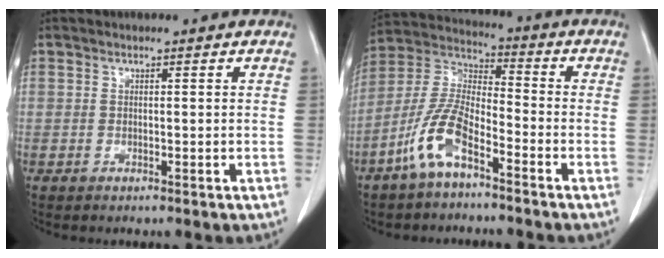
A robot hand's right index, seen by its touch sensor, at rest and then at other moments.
{"total": 9.9, "force": [-5.8, 3.0, 7.4], "torque": [-0.172, 0.004, -0.119]}